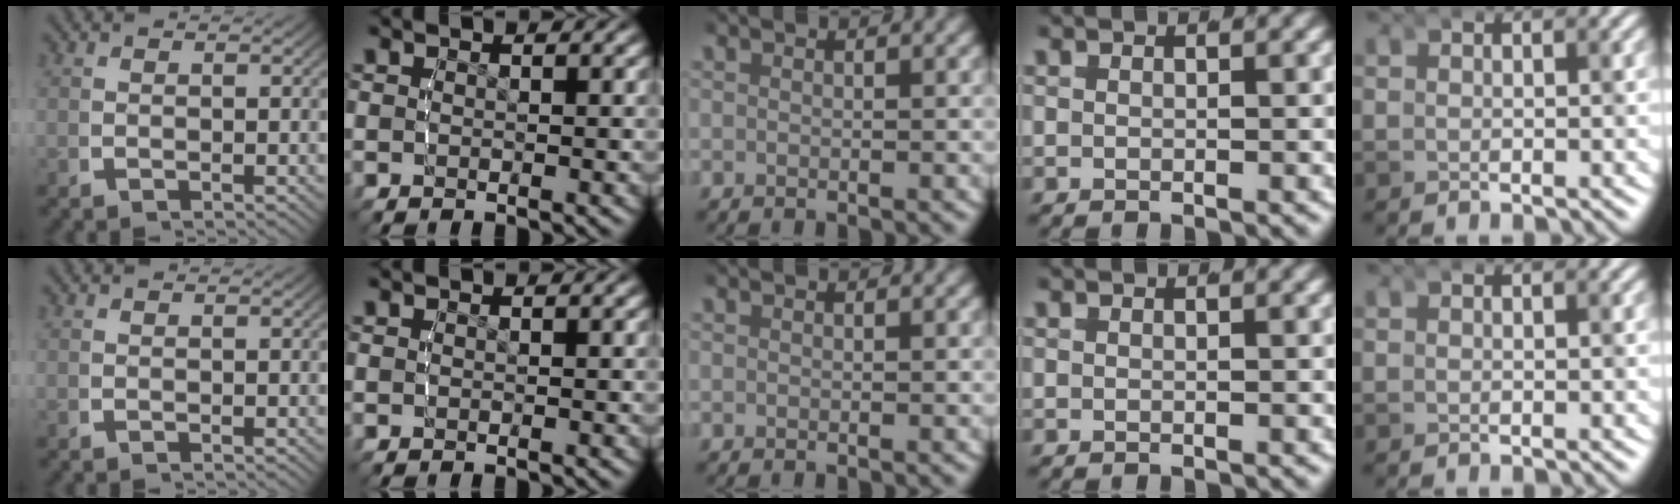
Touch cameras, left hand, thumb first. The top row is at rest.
{}